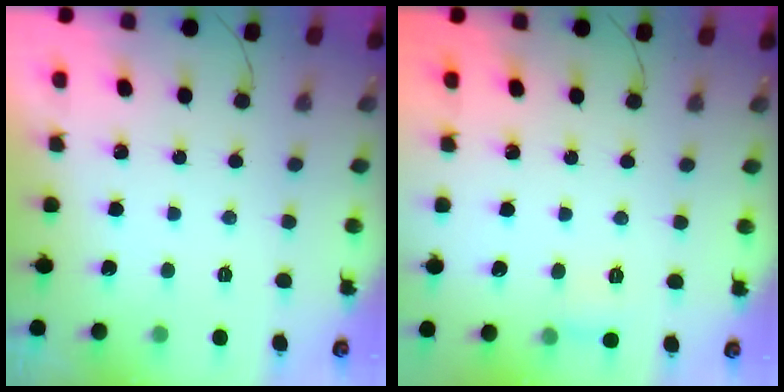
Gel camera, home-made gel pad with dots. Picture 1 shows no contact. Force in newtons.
{"total": 6.7, "press": 6.4, "slide": 2.0}